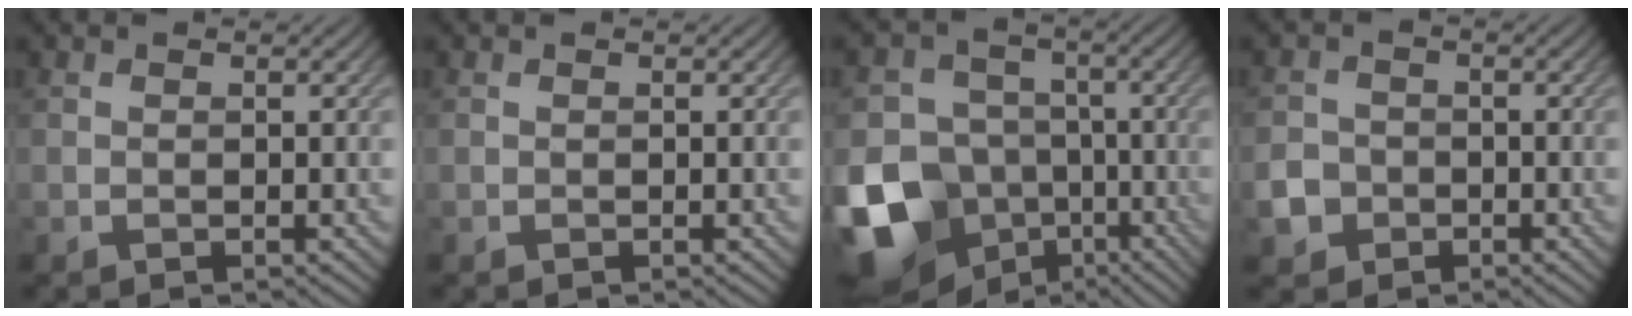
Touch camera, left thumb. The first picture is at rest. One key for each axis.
{"total": 0.0}
{"total": 14.8, "fx": -6.5, "fy": 11.6, "fz": 6.6, "tx": -0.185, "ty": -0.031, "tz": -0.113}
{"total": 3.2, "fx": -1.4, "fy": 2.7, "fz": 0.9, "tx": -0.022, "ty": -0.006, "tz": -0.030}